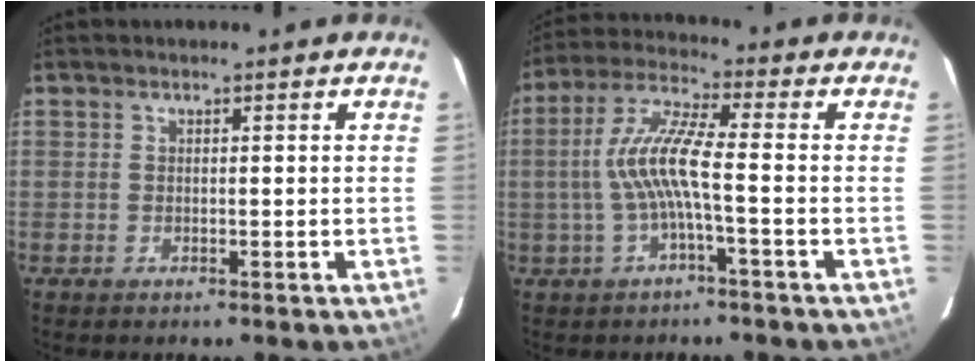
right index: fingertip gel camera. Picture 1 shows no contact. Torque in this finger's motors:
{"motor_torque": [1.60, -0.17, 0.79, 0.21]}